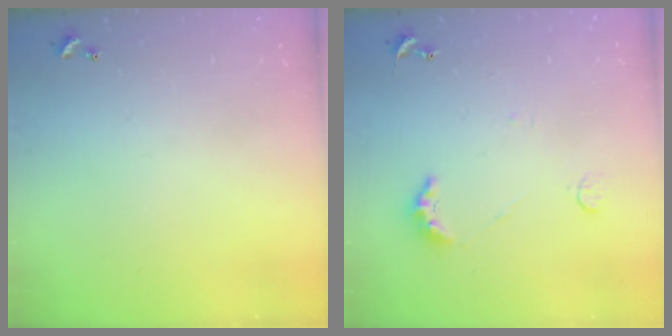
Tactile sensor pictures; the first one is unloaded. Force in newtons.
{"total": 3.7, "press": 3.6, "slide": 0.8}